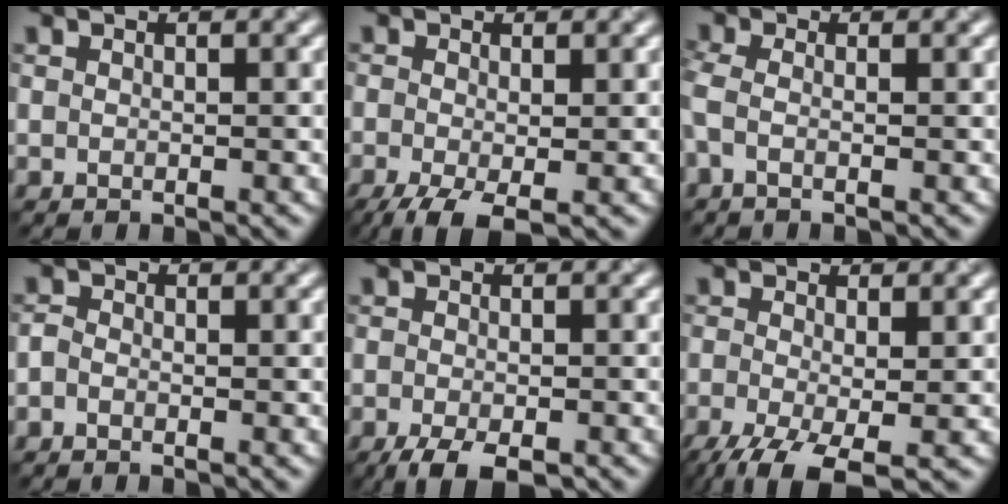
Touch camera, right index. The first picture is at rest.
{"total": 4.5, "force": [-2.2, 1.5, 3.6], "torque": [-0.076, -0.009, -0.044]}
{"total": 1.8, "force": [-0.6, 0.7, 1.5], "torque": [-0.037, -0.009, -0.020]}
{"total": 1.0, "force": [-0.6, 0.6, 0.5], "torque": [-0.011, 0.001, -0.016]}
{"total": 4.3, "force": [-2.9, 1.3, 2.9], "torque": [-0.050, -0.009, -0.052]}
{"total": 6.9, "force": [-3.5, 2.4, 5.4], "torque": [-0.117, -0.022, -0.064]}